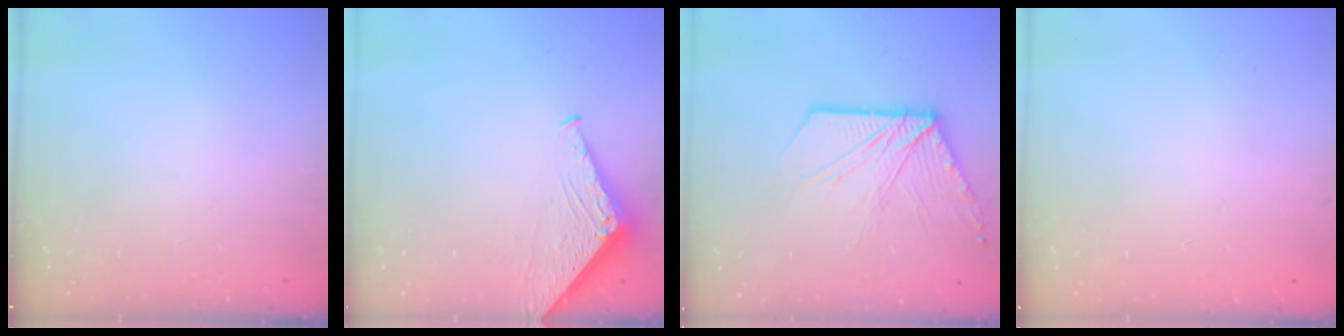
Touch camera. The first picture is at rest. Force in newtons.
{"total": 3.8, "press": 3.7, "slide": 0.5}
{"total": 14.0, "press": 13.9, "slide": 1.7}
{"total": 0.0}